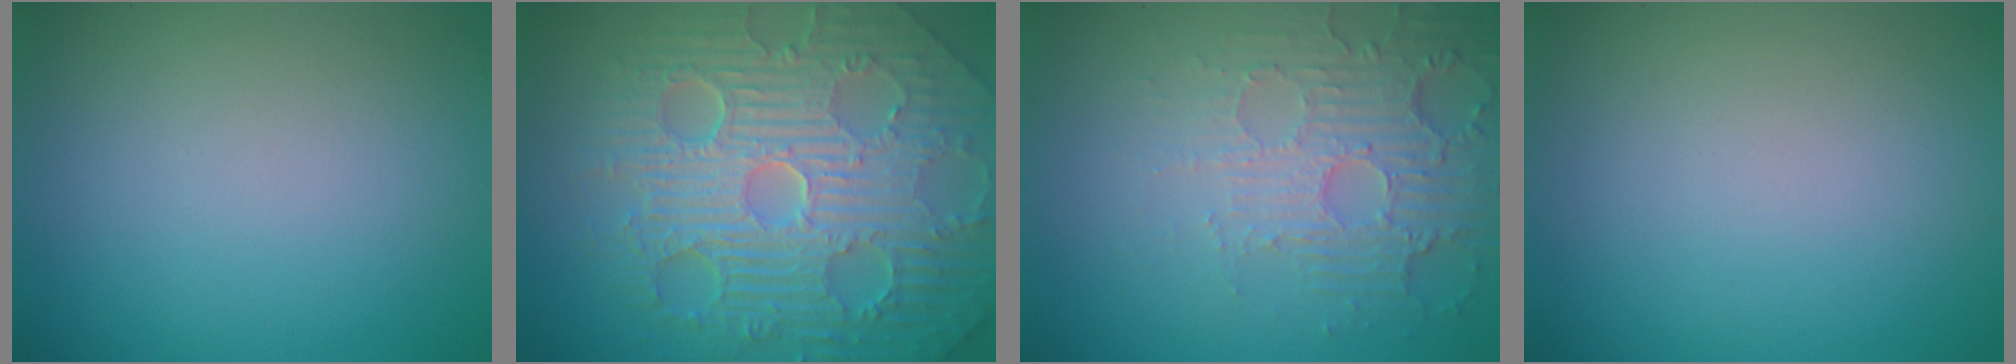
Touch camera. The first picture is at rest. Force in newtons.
{"total": 11.2, "press": 7.2, "slide": 8.6}
{"total": 5.6, "press": 3.6, "slide": 4.4}
{"total": 0.0}